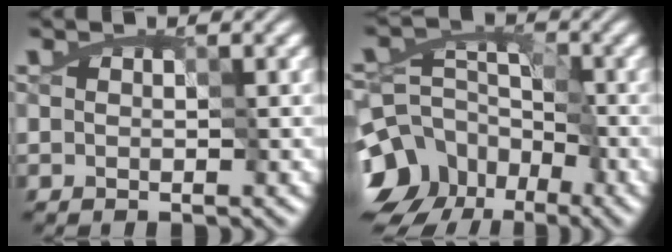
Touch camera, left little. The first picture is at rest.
{"total": 11.5, "force": [-7.5, 8.2, 3.1], "torque": [-0.063, -0.012, -0.133]}